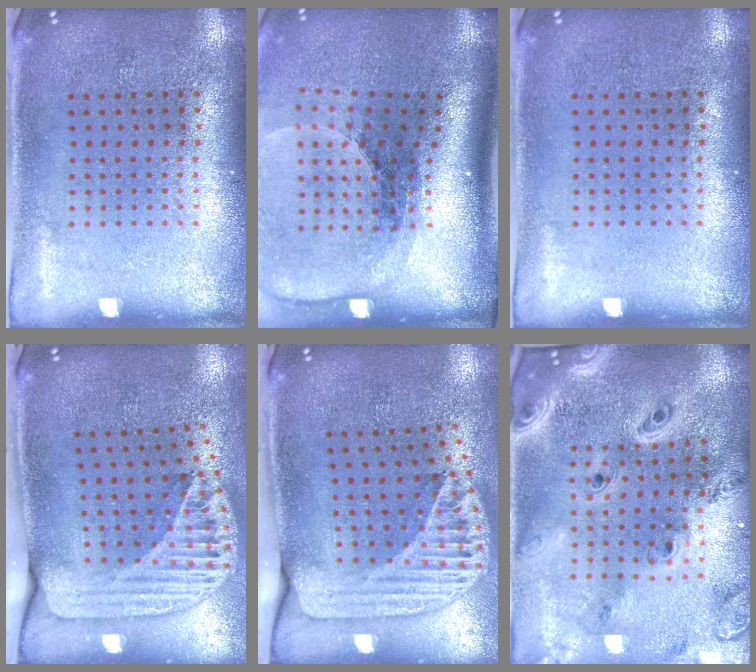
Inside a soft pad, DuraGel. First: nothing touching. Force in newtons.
{"total": 2.6, "press": 1.9, "slide": 1.9}
{"total": 0.0}
{"total": 2.6, "press": 1.8, "slide": 1.8}
{"total": 2.6, "press": 1.8, "slide": 1.8}
{"total": 4.2, "press": 3.1, "slide": 2.8}